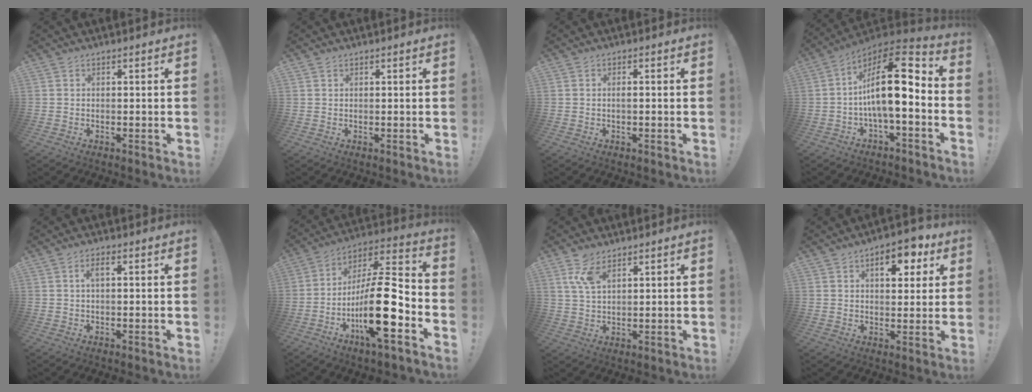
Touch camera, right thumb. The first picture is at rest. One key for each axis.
{"total": 0.6, "fx": 0.5, "fy": 0.3, "fz": 0.1, "tx": -0.003, "ty": -0.001, "tz": 0.010}
{"total": 1.2, "fx": -0.4, "fy": 0.0, "fz": 1.1, "tx": -0.027, "ty": 0.004, "tz": -0.007}
{"total": 18.2, "fx": 0.3, "fy": 7.0, "fz": 16.8, "tx": -0.265, "ty": 0.001, "tz": 0.006}
{"total": 2.7, "fx": 0.4, "fy": 0.9, "fz": 2.6, "tx": -0.052, "ty": 0.010, "tz": 0.003}
{"total": 22.6, "fx": -6.9, "fy": 6.3, "fz": 20.6, "tx": -0.374, "ty": 0.035, "tz": -0.113}
{"total": 6.9, "fx": 4.1, "fy": 3.0, "fz": 4.7, "tx": -0.089, "ty": -0.011, "tz": 0.077}
{"total": 9.5, "fx": 3.9, "fy": 5.1, "fz": 7.0, "tx": -0.085, "ty": -0.003, "tz": 0.062}